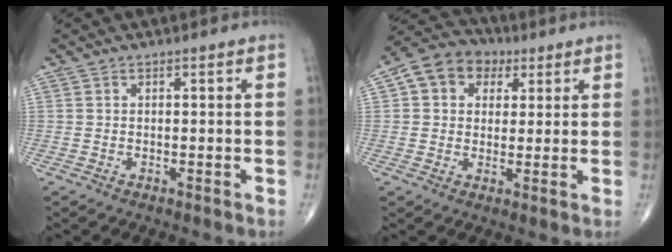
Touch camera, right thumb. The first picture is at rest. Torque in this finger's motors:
{"motor_torque": [0.08, 0.08, 0.00, 0.02, 0.07]}